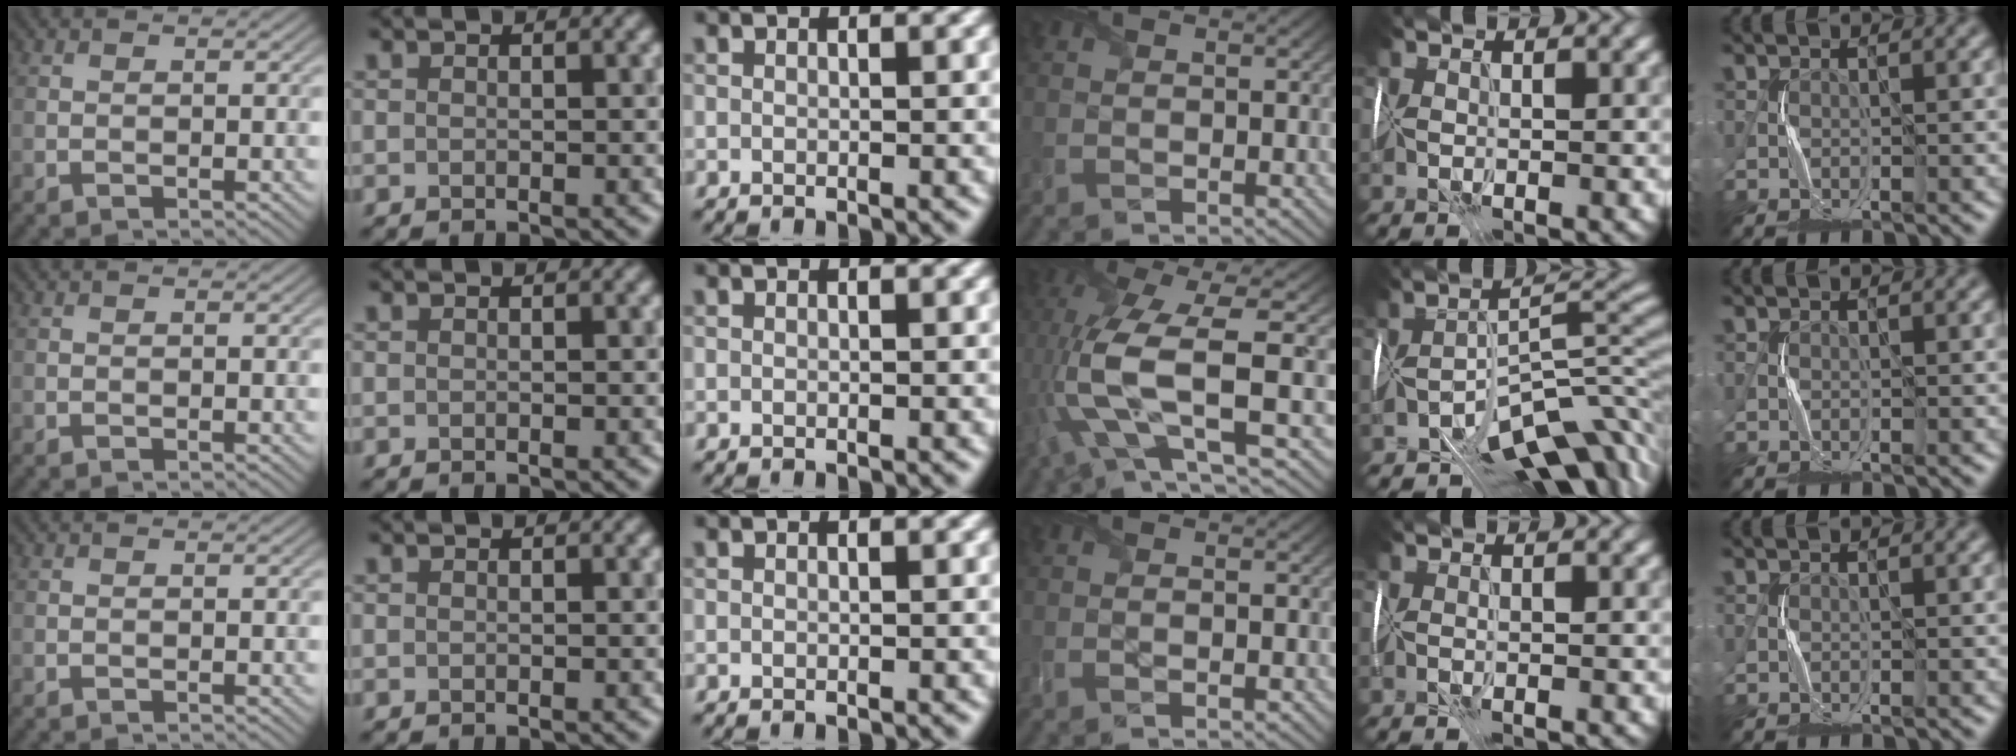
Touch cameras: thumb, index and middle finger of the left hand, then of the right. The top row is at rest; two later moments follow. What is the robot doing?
{"motion": "wrap", "object": "plastic wrap"}